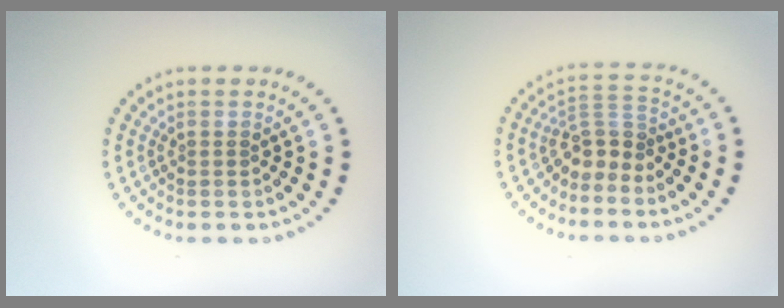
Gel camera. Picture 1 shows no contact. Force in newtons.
{"total": 2.9, "press": 2.2, "slide": 1.9}